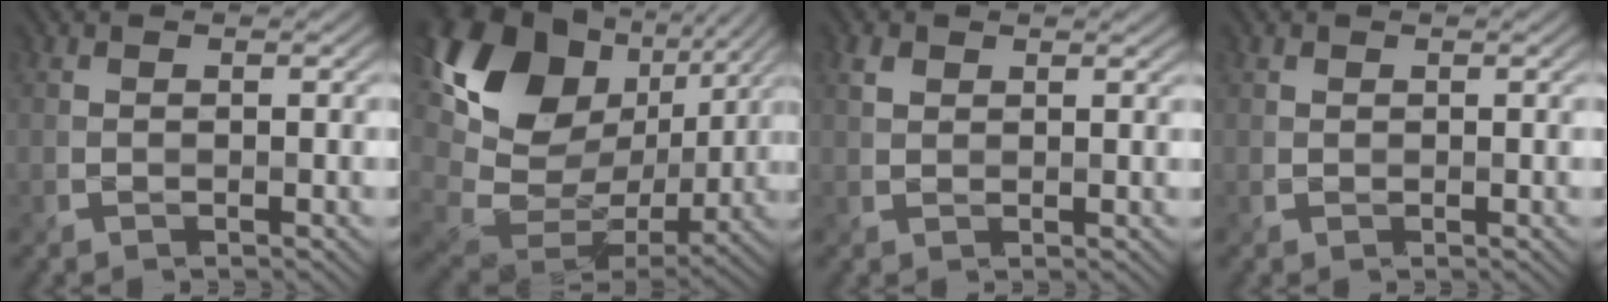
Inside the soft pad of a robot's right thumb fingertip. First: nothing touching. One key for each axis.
{"total": 18.3, "fx": 5.3, "fy": 12.5, "fz": 12.3, "tx": -0.271, "ty": 0.002, "tz": 0.109}
{"total": 1.9, "fx": 1.1, "fy": 1.2, "fz": 1.0, "tx": -0.020, "ty": 0.001, "tz": 0.019}
{"total": 0.6, "fx": 0.3, "fy": 0.5, "fz": 0.0, "tx": 0.002, "ty": -0.001, "tz": 0.007}